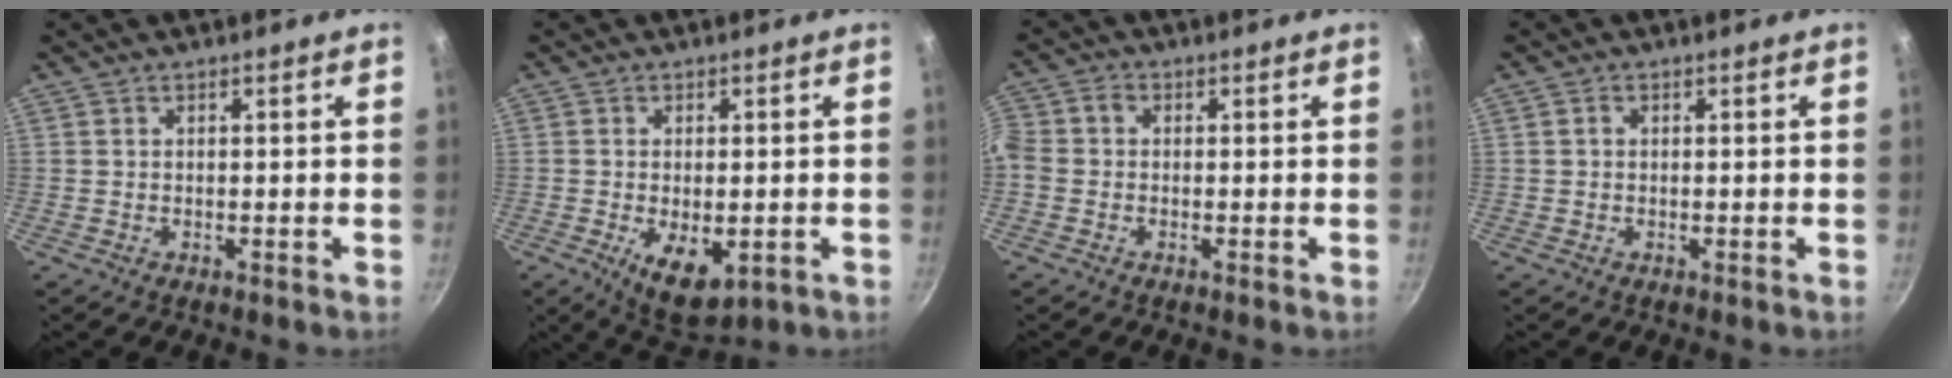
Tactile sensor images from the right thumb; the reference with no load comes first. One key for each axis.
{"total": 8.5, "fx": -2.4, "fy": 4.3, "fz": 6.9, "tx": -0.095, "ty": -0.009, "tz": -0.021}
{"total": 5.1, "fx": -0.8, "fy": 4.0, "fz": 3.0, "tx": -0.076, "ty": 0.016, "tz": -0.033}
{"total": 0.9, "fx": 0.1, "fy": 0.8, "fz": 0.5, "tx": -0.007, "ty": 0.005, "tz": 0.000}